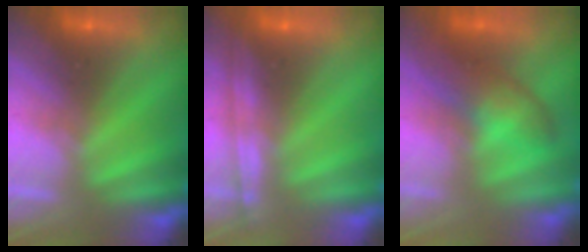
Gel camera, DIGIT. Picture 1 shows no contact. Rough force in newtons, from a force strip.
{"total": 1.2}
{"total": 7.4}